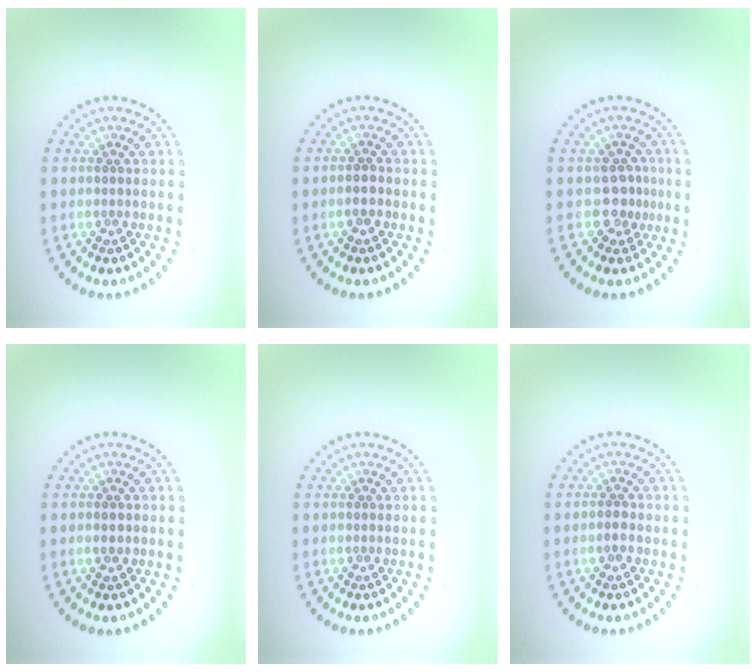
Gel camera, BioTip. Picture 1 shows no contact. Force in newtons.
{"total": 1.2, "press": 1.1, "slide": 0.5}
{"total": 1.9, "press": 1.4, "slide": 1.3}
{"total": 1.1, "press": 1.0, "slide": 0.1}
{"total": 0.0}
{"total": 1.0, "press": 1.0, "slide": 0.3}